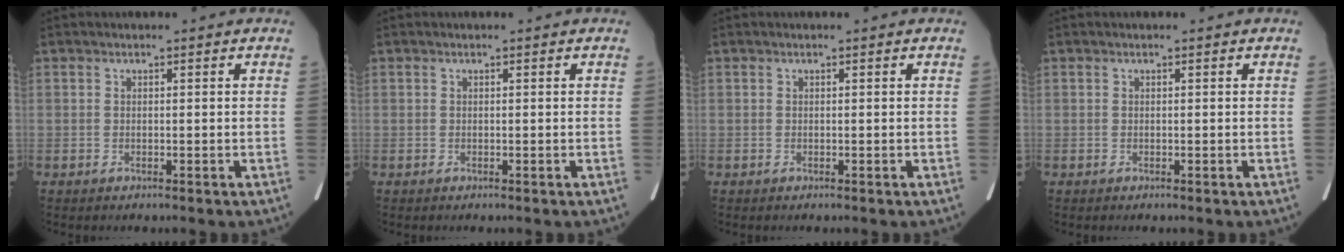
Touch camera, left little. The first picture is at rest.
{"total": 0.0}
{"total": 0.0}
{"total": 0.0}